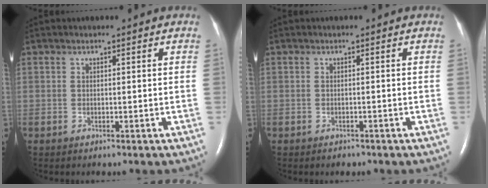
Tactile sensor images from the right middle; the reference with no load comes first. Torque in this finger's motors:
{"motor_torque": [0.25, -0.32, 0.13, 0.02]}